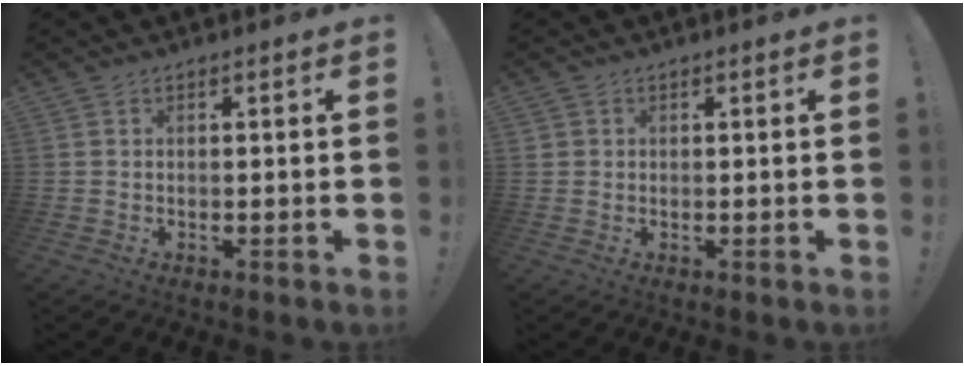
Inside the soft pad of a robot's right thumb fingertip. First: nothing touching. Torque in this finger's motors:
{"motor_torque": [0.06, -0.55, 0.04, -0.13, 0.00]}